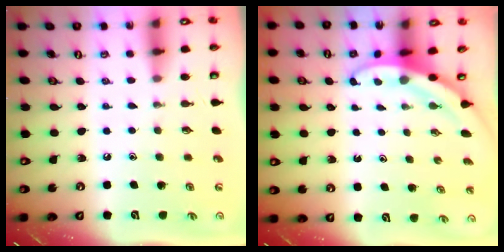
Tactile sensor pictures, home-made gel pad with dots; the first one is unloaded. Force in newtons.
{"total": 3.4, "press": 3.4, "slide": 0.1}